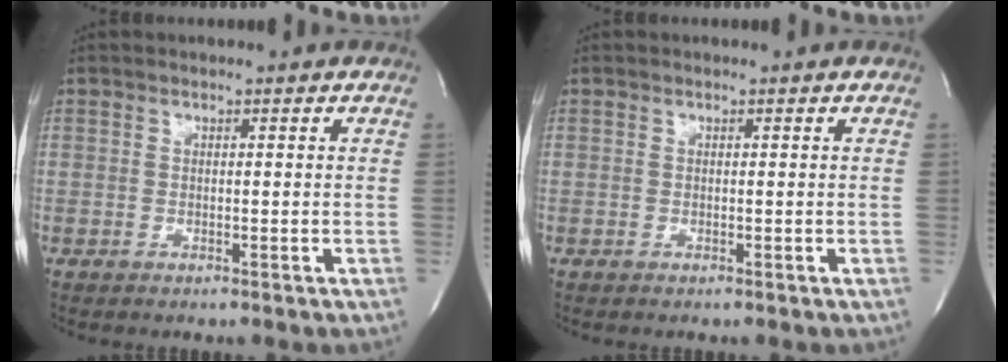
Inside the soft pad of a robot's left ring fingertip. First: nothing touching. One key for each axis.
{"total": 0.0}